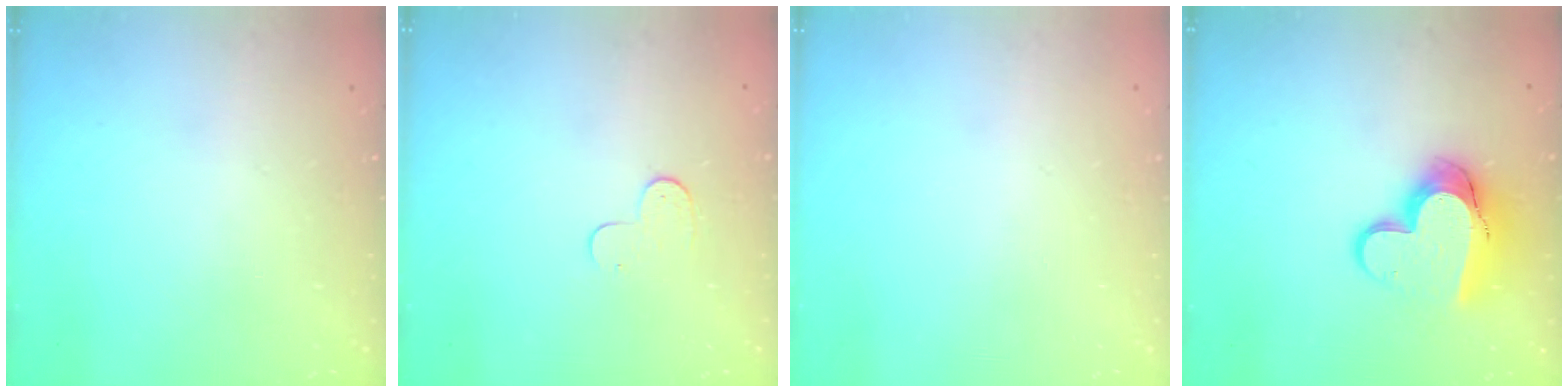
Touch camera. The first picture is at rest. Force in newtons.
{"total": 4.3, "press": 4.2, "slide": 0.4}
{"total": 0.0}
{"total": 13.7, "press": 13.7, "slide": 1.3}